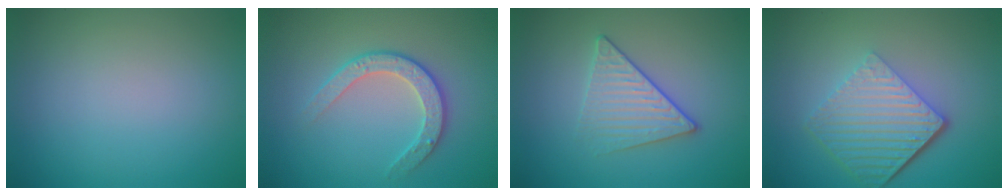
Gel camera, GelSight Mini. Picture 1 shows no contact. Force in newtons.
{"total": 3.0, "press": 2.8, "slide": 1.0}
{"total": 2.7, "press": 2.4, "slide": 1.2}
{"total": 6.7, "press": 4.4, "slide": 5.1}